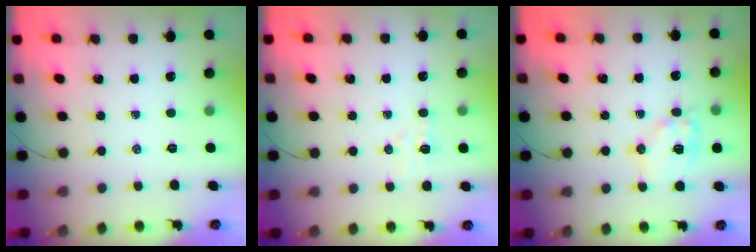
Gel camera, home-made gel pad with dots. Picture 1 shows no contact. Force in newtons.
{"total": 4.7, "press": 4.6, "slide": 1.2}
{"total": 11.2, "press": 11.1, "slide": 1.4}